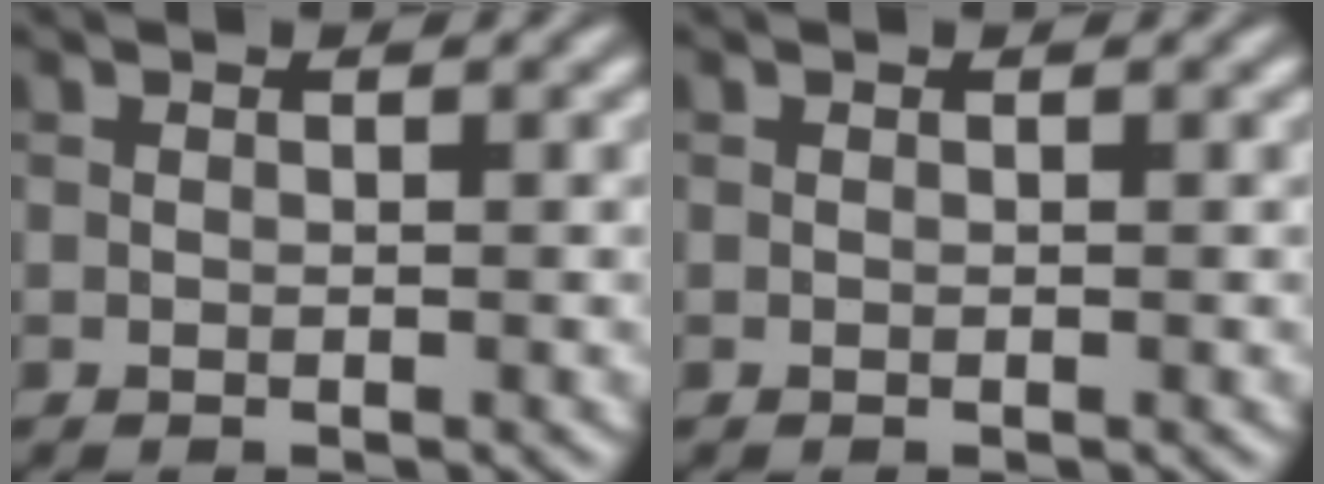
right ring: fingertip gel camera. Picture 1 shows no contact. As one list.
[{"total": 0.0}]